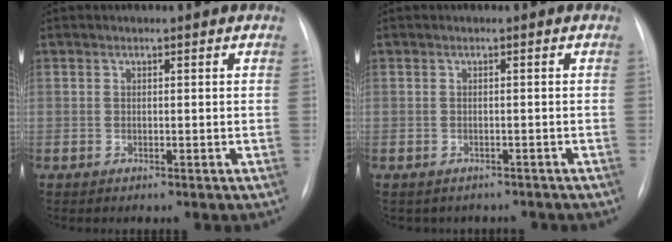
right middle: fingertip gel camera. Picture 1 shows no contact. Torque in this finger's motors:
{"motor_torque": [0.02, -0.03, 0.00, 0.00]}